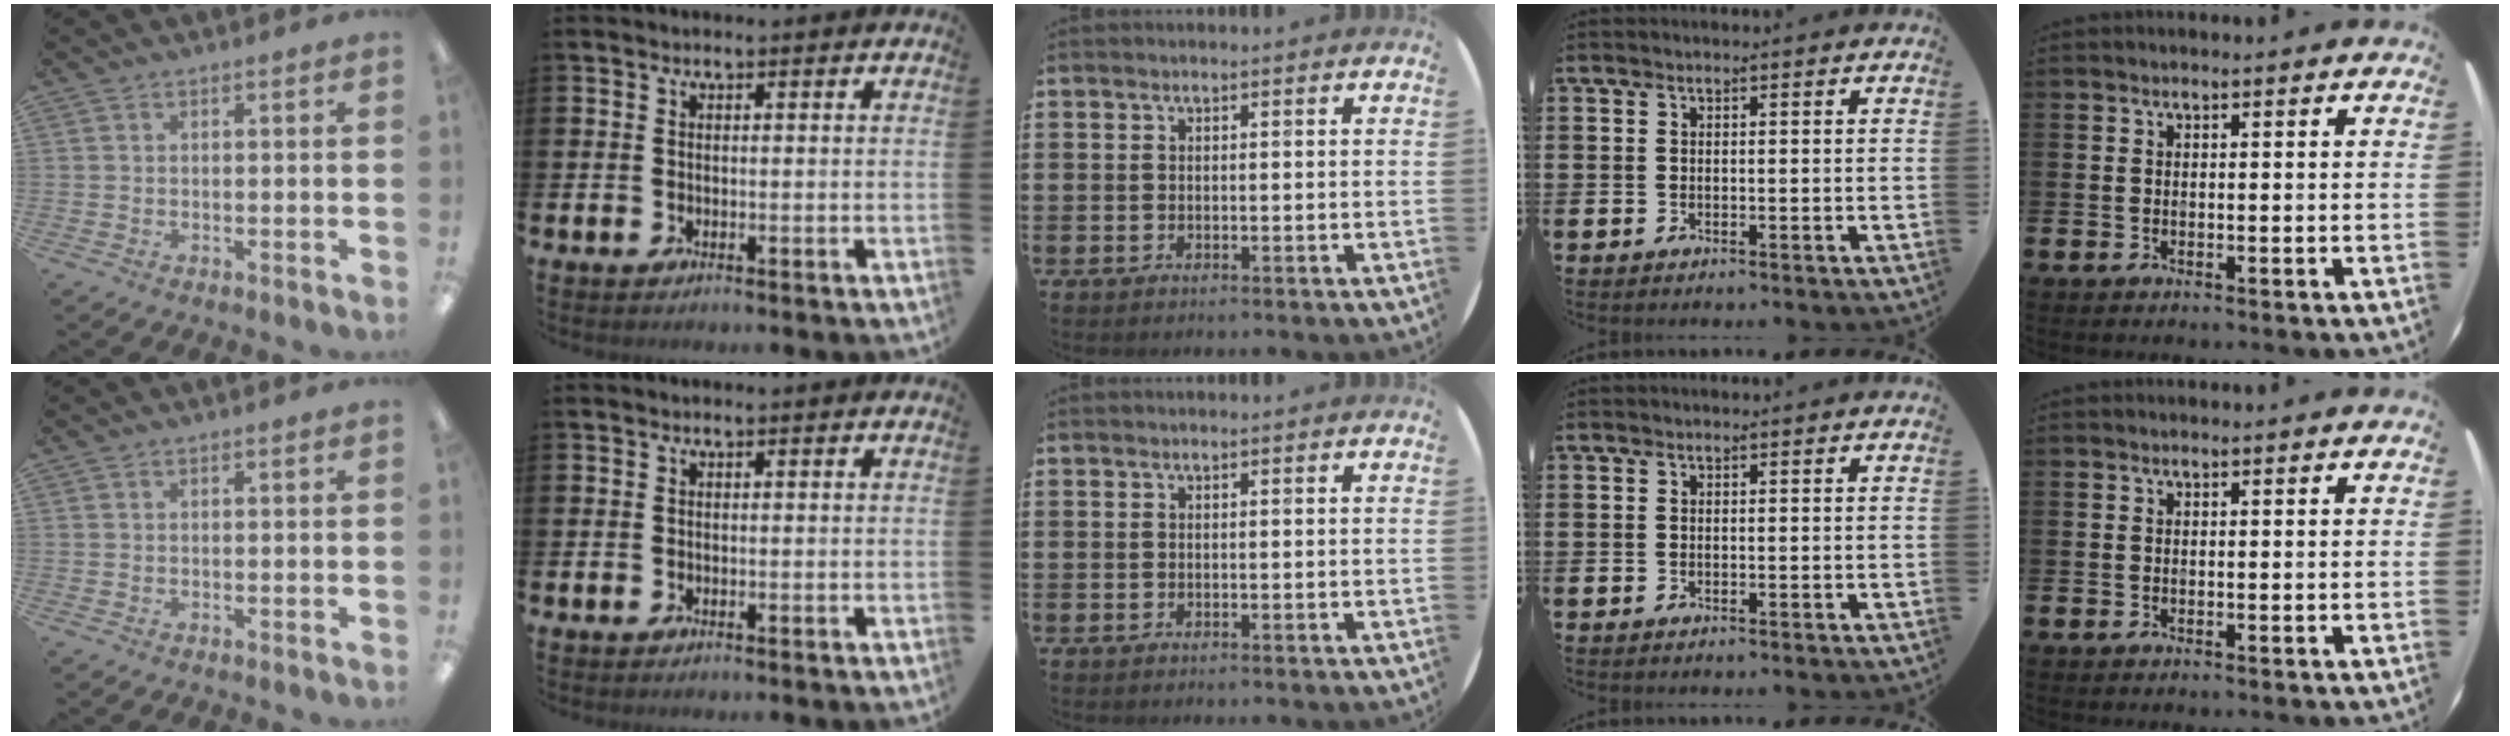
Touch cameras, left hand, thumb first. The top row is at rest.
{}